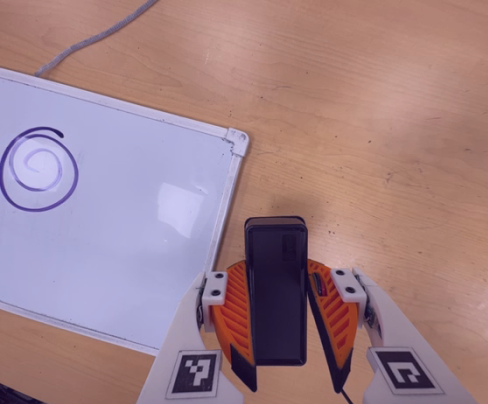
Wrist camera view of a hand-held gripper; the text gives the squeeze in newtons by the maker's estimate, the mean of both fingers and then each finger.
{"total": 6.9, "left": 5.3, "right": 8.4}